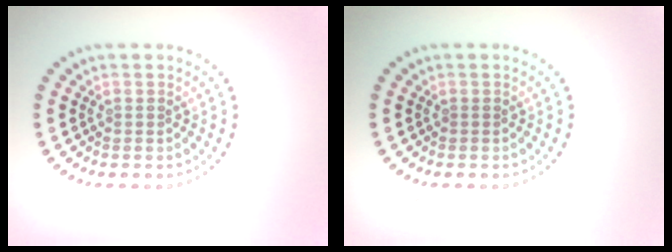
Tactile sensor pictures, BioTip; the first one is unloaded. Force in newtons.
{"total": 0.0}